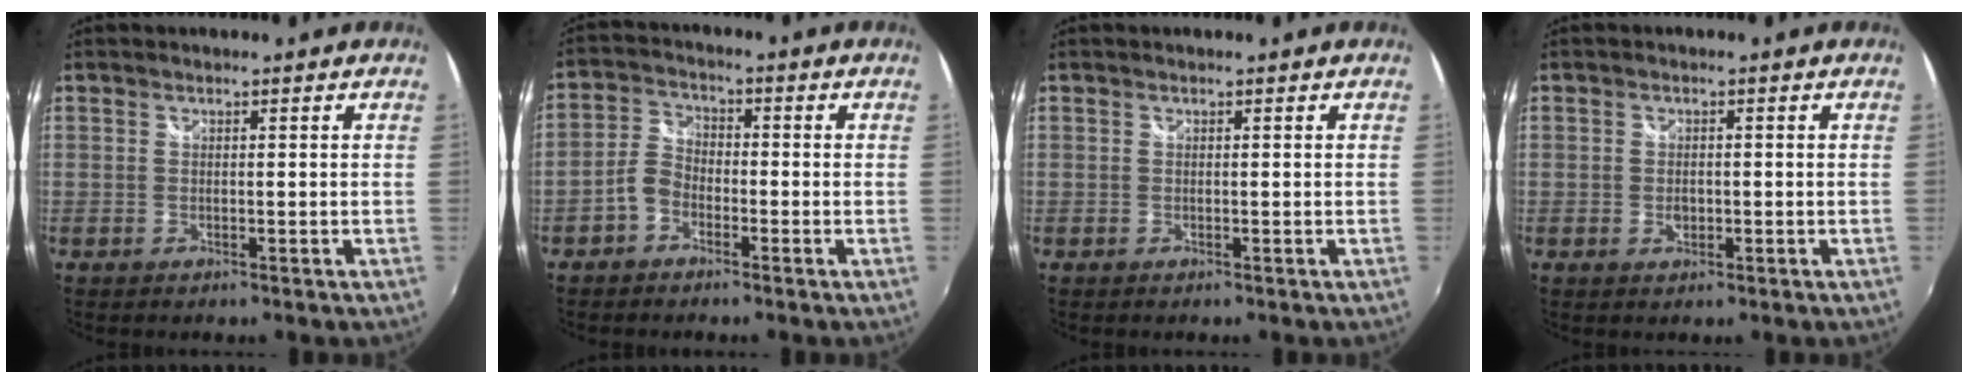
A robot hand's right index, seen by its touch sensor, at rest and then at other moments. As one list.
[{"total": 4.3, "force": [-2.4, 2.8, 2.1], "torque": [-0.045, 0.015, -0.049]}, {"total": 0.0}, {"total": 2.0, "force": [-0.5, 1.4, 1.3], "torque": [-0.022, 0.000, -0.009]}]